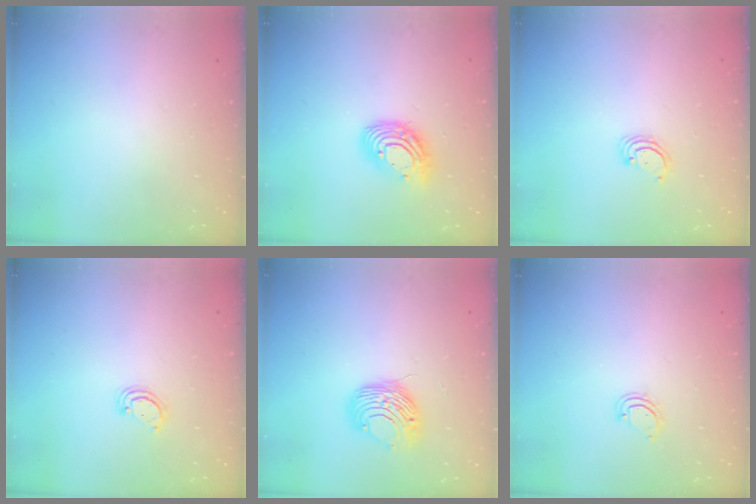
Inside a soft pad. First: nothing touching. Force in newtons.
{"total": 13.9, "press": 13.9, "slide": 1.2}
{"total": 2.3, "press": 2.3, "slide": 0.2}
{"total": 2.3, "press": 2.3, "slide": 0.3}
{"total": 10.1, "press": 10.1, "slide": 0.7}
{"total": 3.6, "press": 3.6, "slide": 0.2}